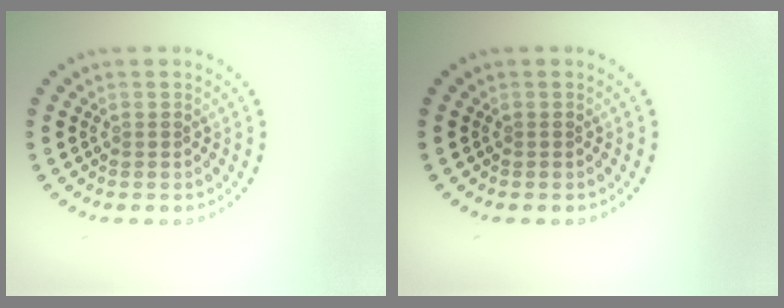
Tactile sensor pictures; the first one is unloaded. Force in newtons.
{"total": 0.0}